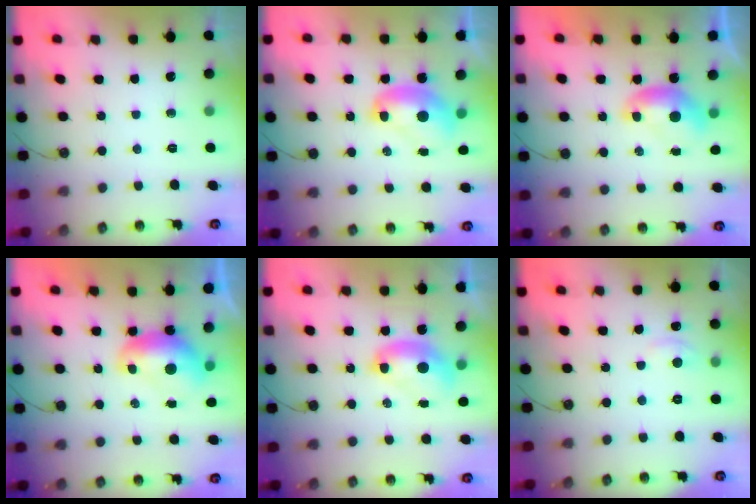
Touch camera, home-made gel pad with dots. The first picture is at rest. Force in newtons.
{"total": 2.4, "press": 2.3, "slide": 0.3}
{"total": 0.0}
{"total": 1.4, "press": 1.3, "slide": 0.4}
{"total": 2.7, "press": 2.7, "slide": 0.1}
{"total": 3.0, "press": 2.9, "slide": 0.5}